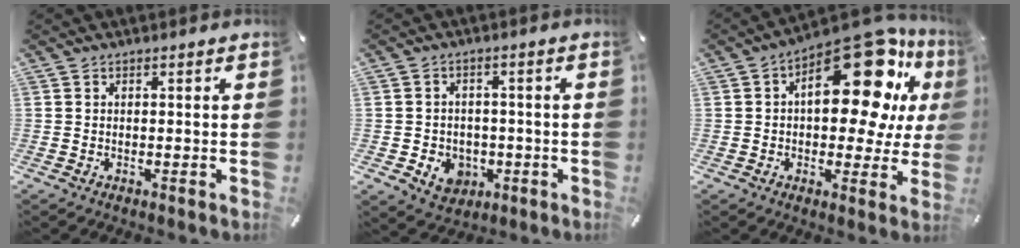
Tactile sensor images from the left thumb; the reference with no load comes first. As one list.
[{"total": 6.6, "force": [-1.9, 5.9, 2.4], "torque": [-0.040, 0.011, -0.032]}, {"total": 23.8, "force": [8.6, 11.8, 18.8], "torque": [-0.233, -0.067, 0.139]}]